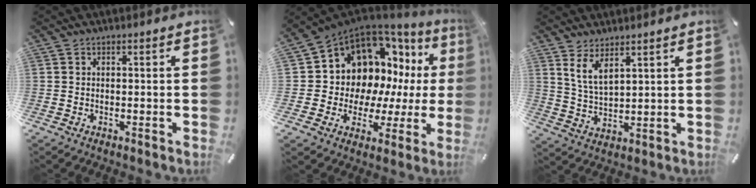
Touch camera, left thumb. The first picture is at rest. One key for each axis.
{"total": 12.2, "fx": 6.8, "fy": 9.4, "fz": 3.9, "tx": -0.070, "ty": -0.084, "tz": 0.134}
{"total": 6.6, "fx": 4.5, "fy": 2.4, "fz": 4.1, "tx": -0.099, "ty": -0.019, "tz": 0.083}